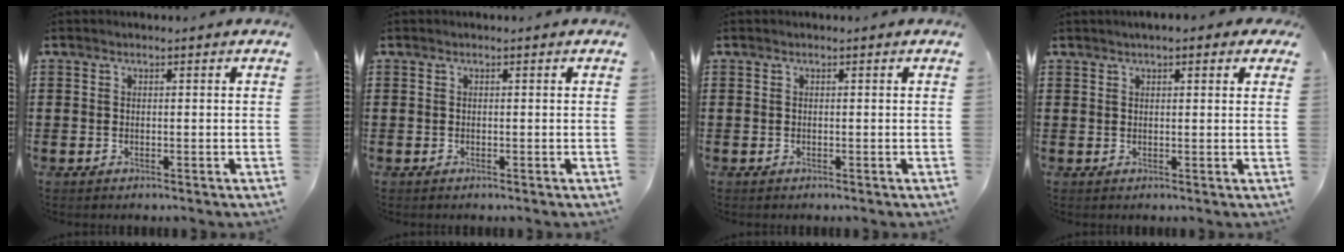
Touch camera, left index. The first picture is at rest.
{"total": 0.0}
{"total": 0.0}
{"total": 1.5, "force": [1.1, 0.5, 0.9], "torque": [-0.022, 0.006, 0.017]}